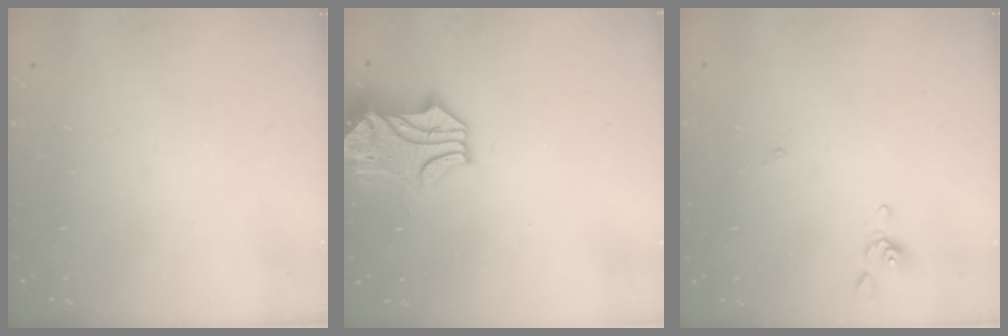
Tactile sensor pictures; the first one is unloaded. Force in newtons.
{"total": 1.0, "press": 0.2, "slide": 1.0}
{"total": 0.0}